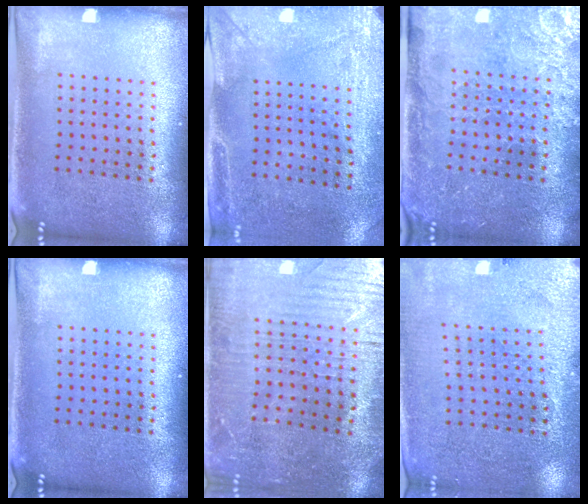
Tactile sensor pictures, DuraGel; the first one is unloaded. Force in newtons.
{"total": 2.9, "press": 2.3, "slide": 1.8}
{"total": 3.3, "press": 3.2, "slide": 0.8}
{"total": 0.0}
{"total": 2.2, "press": 2.2, "slide": 0.5}
{"total": 2.7, "press": 2.7, "slide": 0.3}